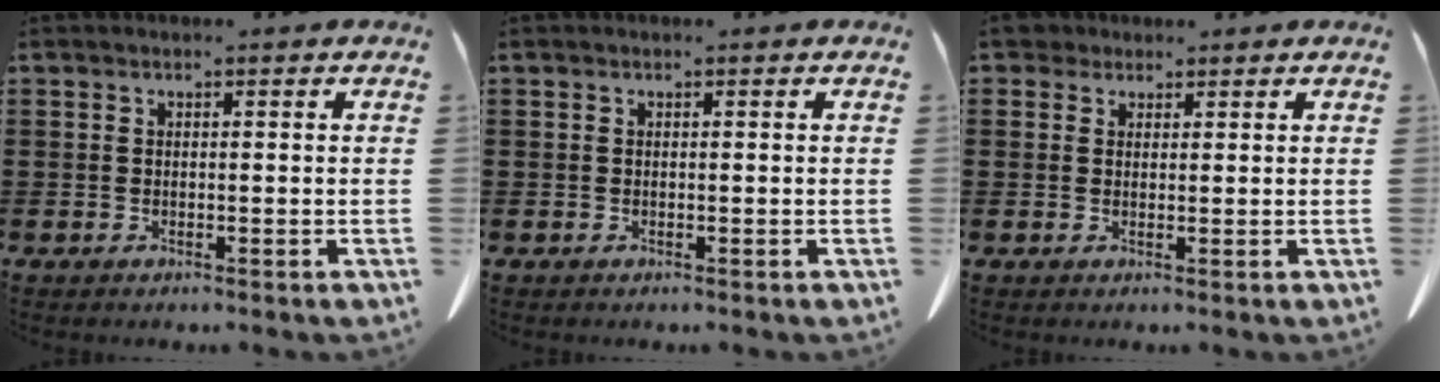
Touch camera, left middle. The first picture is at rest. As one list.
[{"total": 0.0}, {"total": 2.4, "force": [1.8, 1.4, 0.7], "torque": [-0.022, 0.010, 0.035]}]